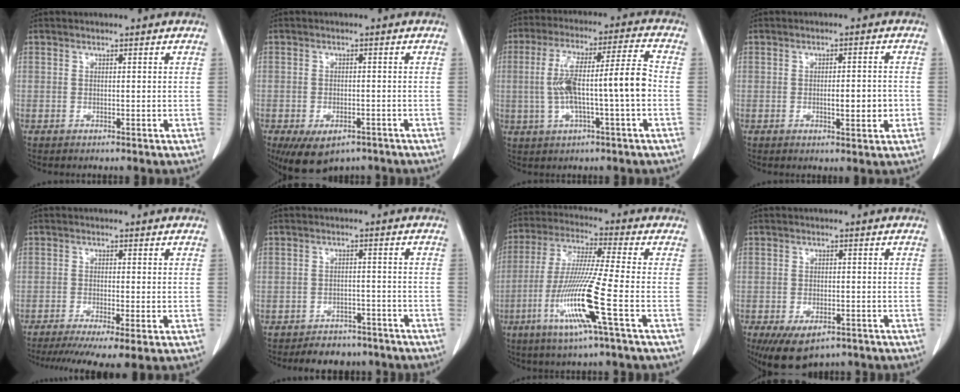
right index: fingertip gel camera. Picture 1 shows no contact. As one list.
[{"total": 8.1, "force": [-5.4, 4.2, 4.4], "torque": [-0.071, -0.006, -0.077]}, {"total": 12.4, "force": [-1.3, 0.9, 12.3], "torque": [-0.227, 0.026, -0.021]}, {"total": 4.3, "force": [-0.9, 1.1, 4.1], "torque": [-0.062, -0.001, -0.008]}, {"total": 8.8, "force": [-6.2, 0.8, 6.3], "torque": [-0.094, -0.015, -0.101]}, {"total": 7.1, "force": [-6.1, 3.4, 1.1], "torque": [0.000, 0.006, -0.078]}, {"total": 13.4, "force": [-4.9, -1.5, 12.4], "torque": [-0.251, -0.023, -0.101]}, {"total": 8.5, "force": [-5.7, 4.1, 4.8], "torque": [-0.079, -0.008, -0.085]}]